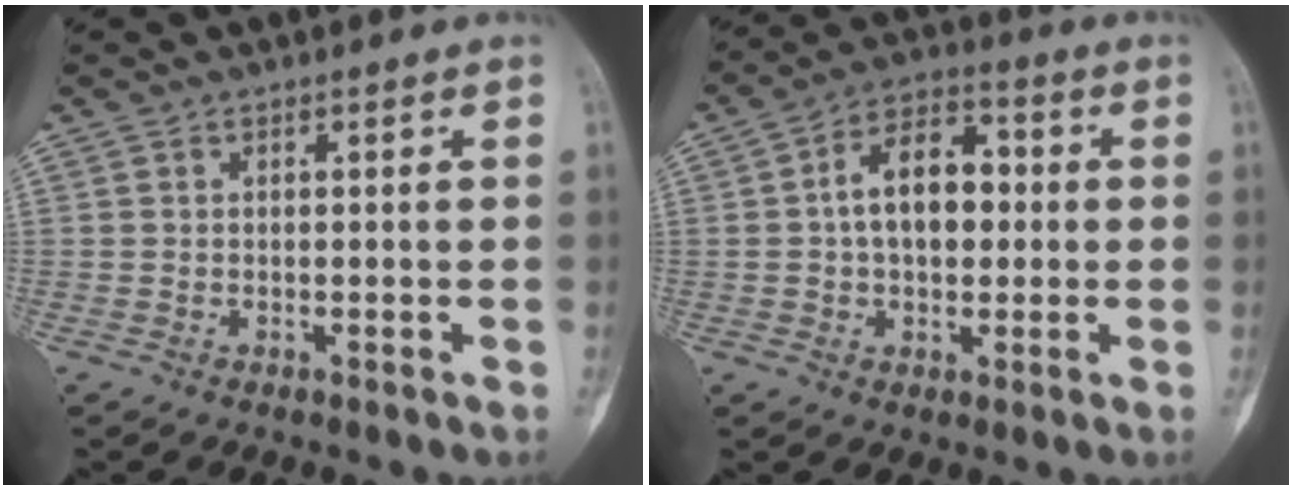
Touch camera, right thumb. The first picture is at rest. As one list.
[{"total": 11.6, "force": [0.8, 7.2, 9.0], "torque": [-0.122, 0.023, 0.006]}]